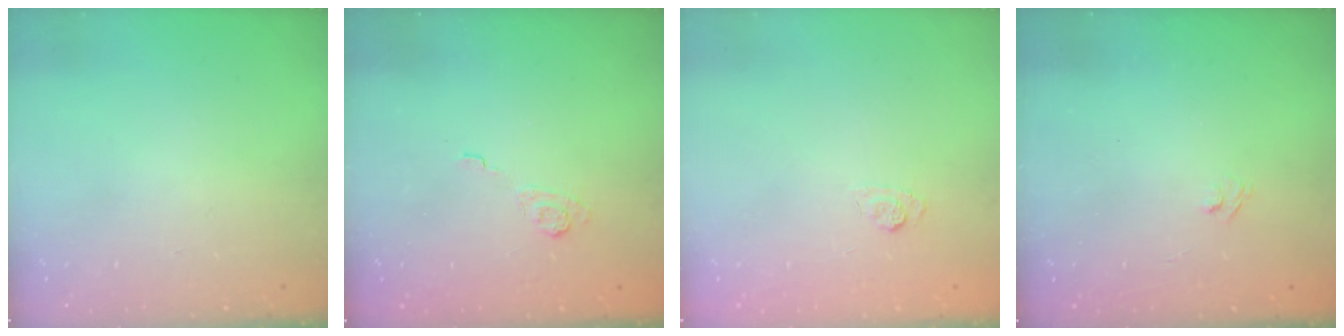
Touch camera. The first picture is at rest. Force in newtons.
{"total": 2.6, "press": 2.2, "slide": 1.5}
{"total": 2.1, "press": 1.6, "slide": 1.3}
{"total": 2.2, "press": 2.0, "slide": 1.0}